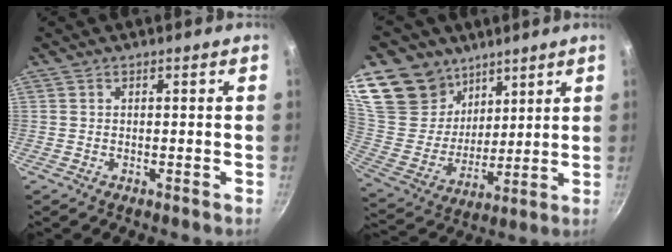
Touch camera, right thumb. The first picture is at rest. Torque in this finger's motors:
{"motor_torque": [-1.78, 2.06, 0.67, 1.37, 0.29]}